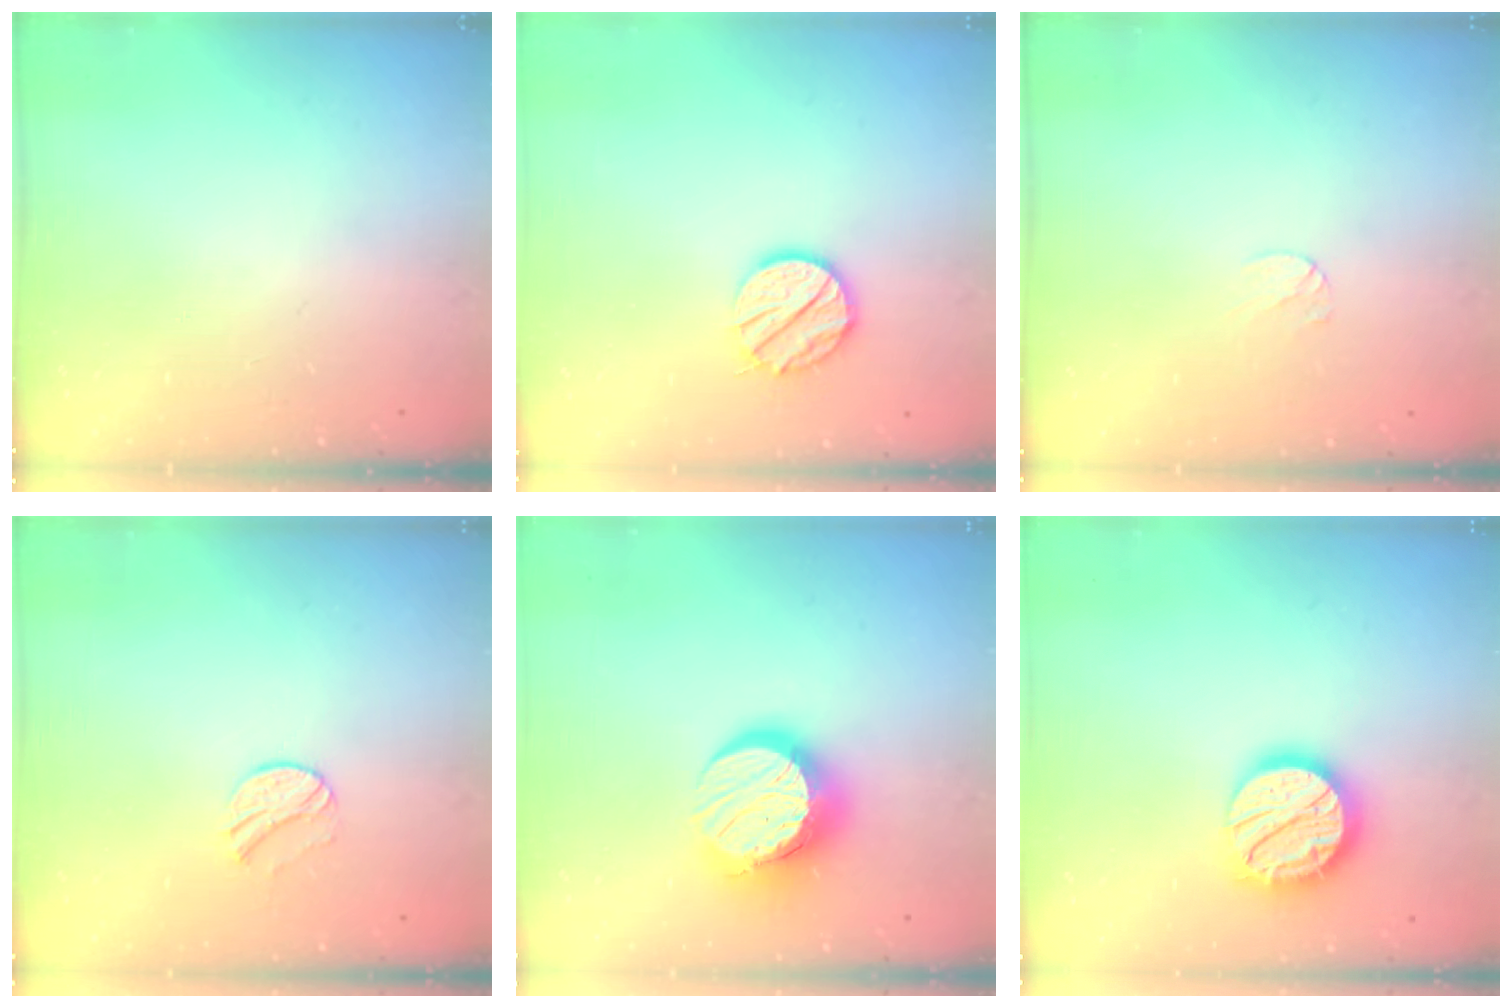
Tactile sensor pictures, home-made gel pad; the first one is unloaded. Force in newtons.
{"total": 11.5, "press": 11.4, "slide": 1.0}
{"total": 3.7, "press": 3.7, "slide": 0.4}
{"total": 7.0, "press": 7.0, "slide": 0.6}
{"total": 16.1, "press": 16.0, "slide": 1.3}
{"total": 17.5, "press": 17.5, "slide": 1.2}